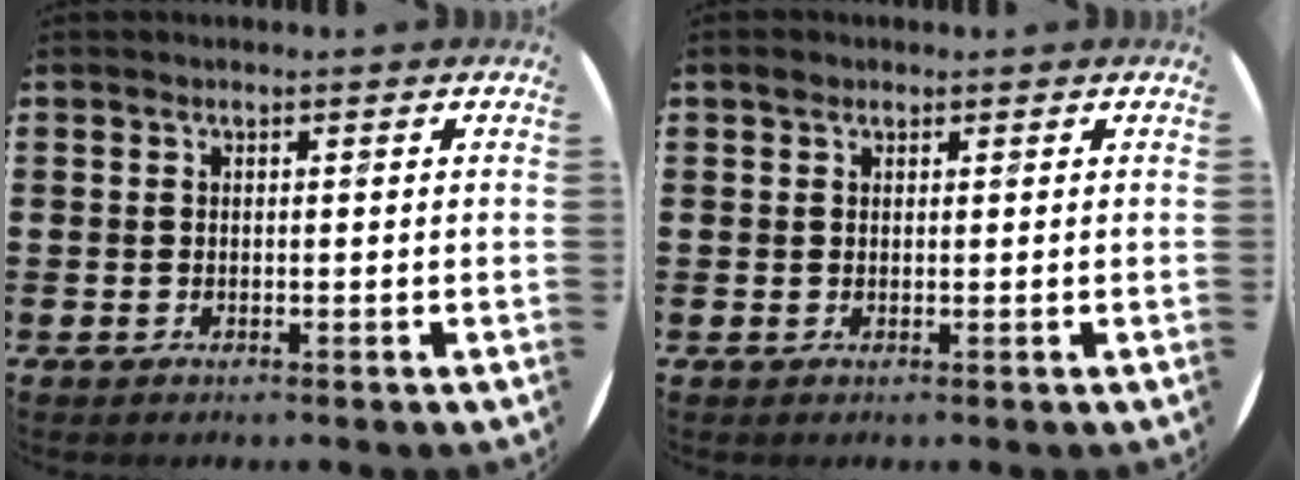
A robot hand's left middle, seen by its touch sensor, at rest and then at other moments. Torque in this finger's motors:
{"motor_torque": [0.23, -0.19, 0.00, 0.00]}